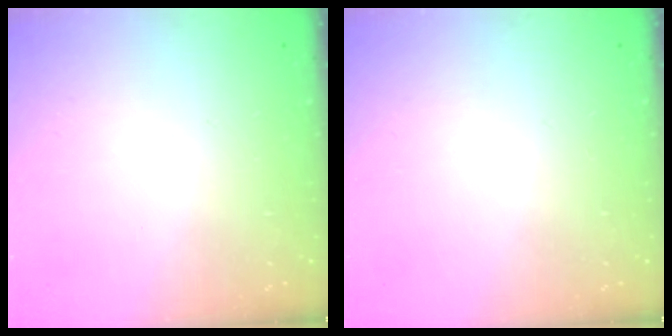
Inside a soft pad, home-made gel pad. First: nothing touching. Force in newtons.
{"total": 0.0}